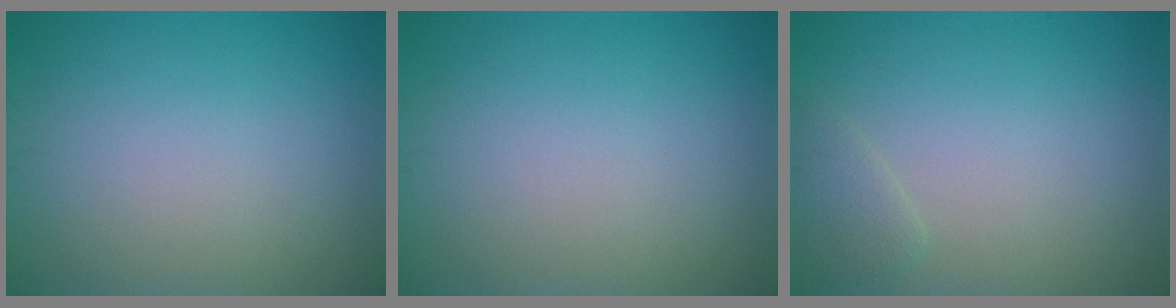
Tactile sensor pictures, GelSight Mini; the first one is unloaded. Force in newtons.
{"total": 0.0}
{"total": 1.3, "press": 1.3, "slide": 0.2}